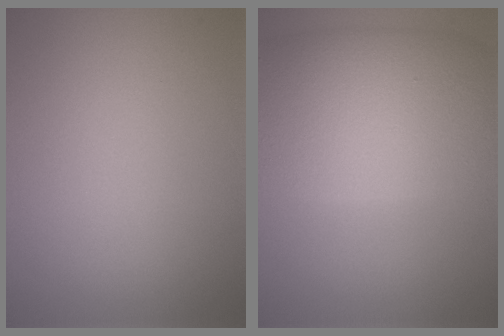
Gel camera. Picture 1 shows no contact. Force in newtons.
{"total": 11.5, "press": 11.5, "slide": 0.5}